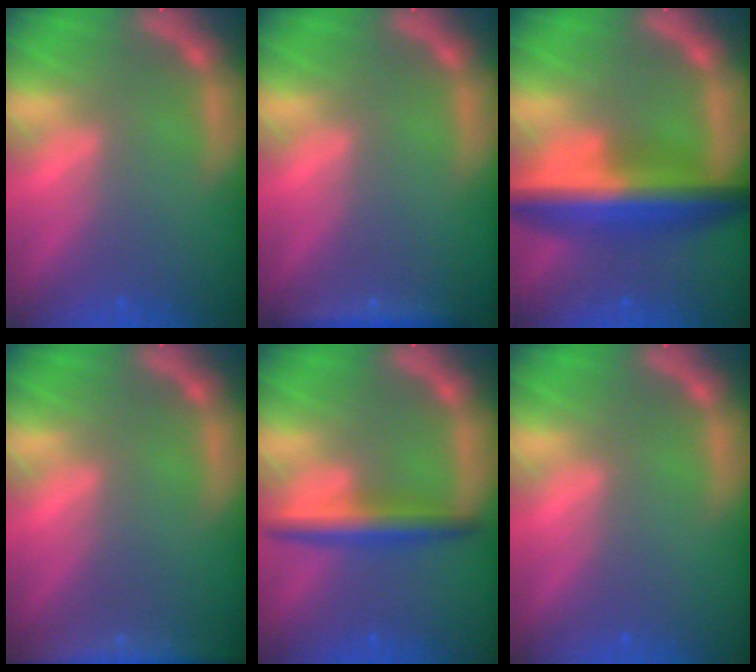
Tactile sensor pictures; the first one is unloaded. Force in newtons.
{"total": 2.4}
{"total": 9.0}
{"total": 6.5}
{"total": 4.0}
{"total": 0.0}